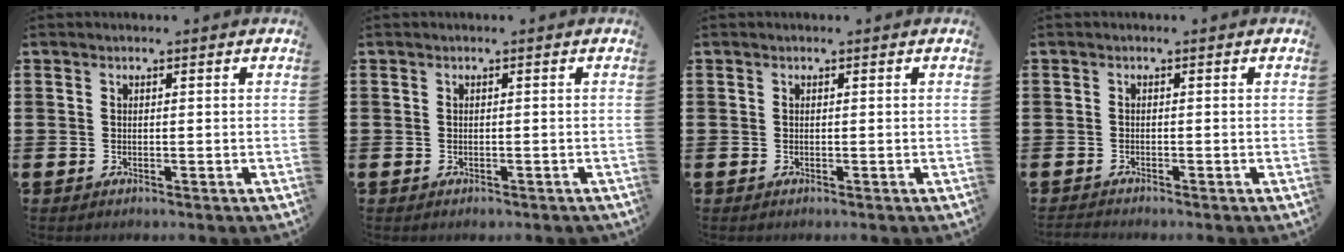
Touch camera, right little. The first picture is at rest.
{"total": 0.0}
{"total": 0.0}
{"total": 0.7, "force": [-0.7, 0.0, 0.1], "torque": [-0.002, -0.003, -0.014]}